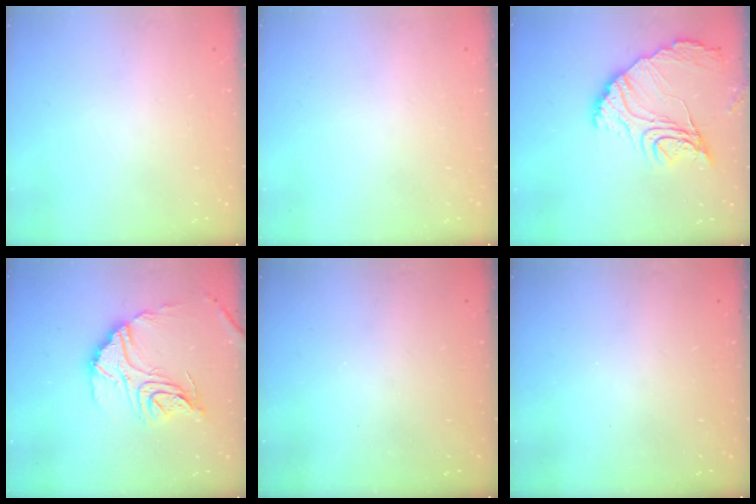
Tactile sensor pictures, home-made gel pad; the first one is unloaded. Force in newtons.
{"total": 0.0}
{"total": 15.3, "press": 15.2, "slide": 1.4}
{"total": 18.4, "press": 18.3, "slide": 1.8}
{"total": 3.2, "press": 3.2, "slide": 0.1}
{"total": 3.3, "press": 3.3, "slide": 0.1}